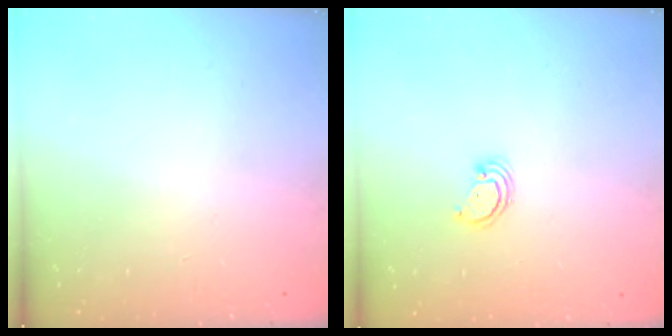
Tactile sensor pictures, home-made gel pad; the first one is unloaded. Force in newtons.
{"total": 2.3, "press": 2.3, "slide": 0.2}